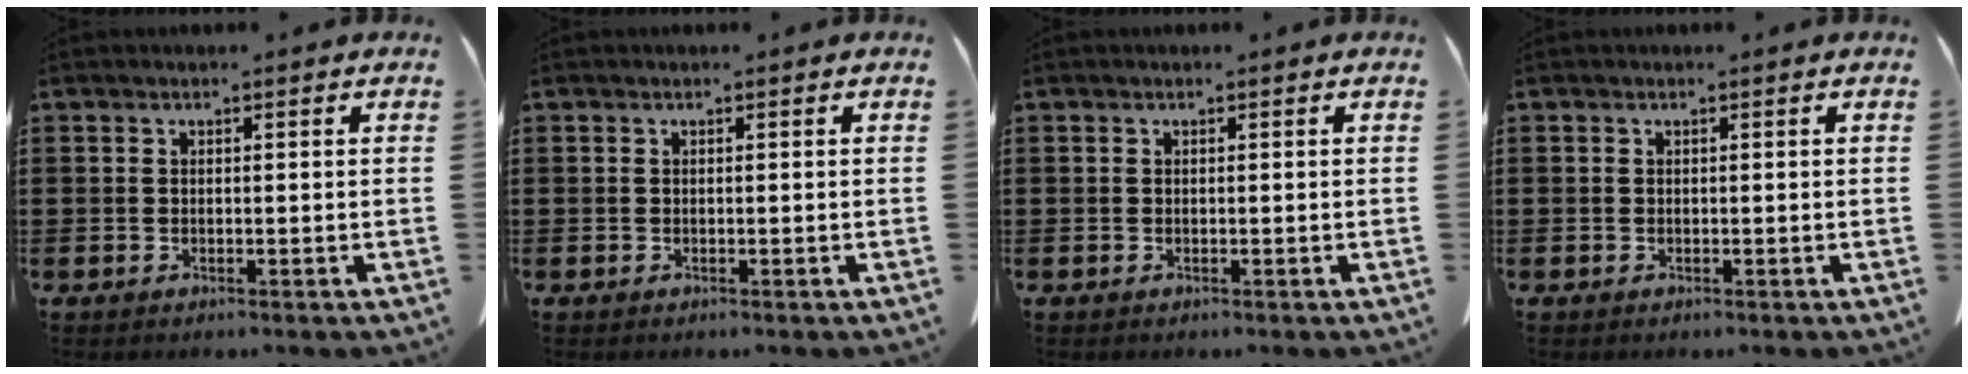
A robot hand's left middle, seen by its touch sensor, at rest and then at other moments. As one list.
[{"total": 0.0}, {"total": 0.0}, {"total": 0.0}]